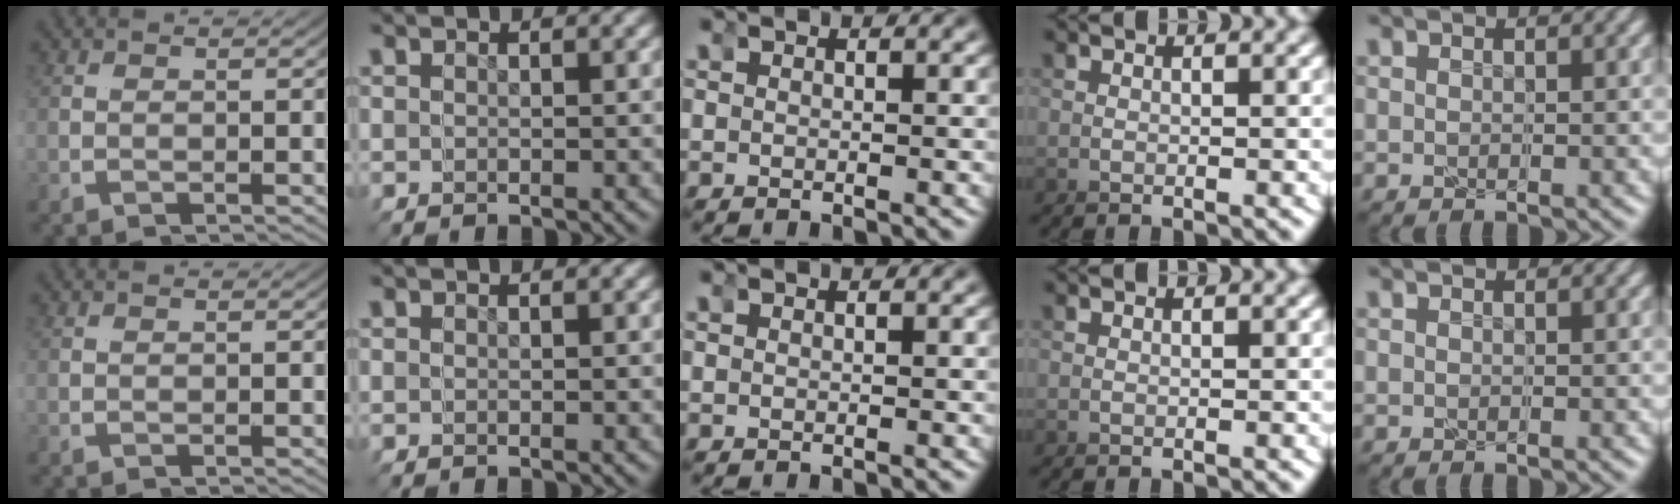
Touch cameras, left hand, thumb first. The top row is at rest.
{}